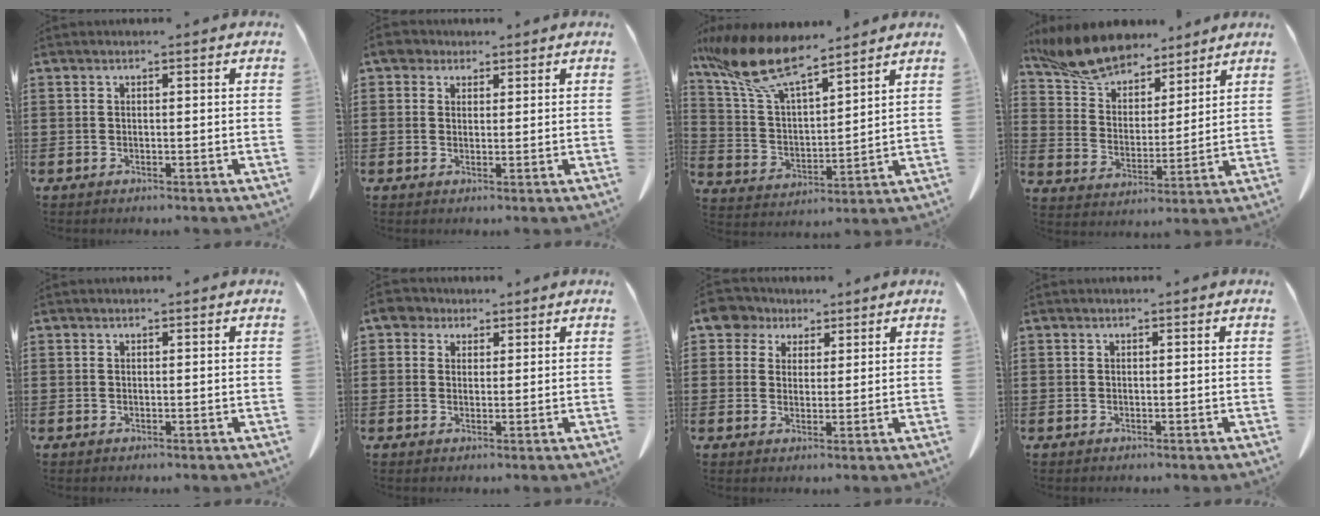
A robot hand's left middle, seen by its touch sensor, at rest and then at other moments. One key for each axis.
{"total": 3.1, "fx": 2.3, "fy": 1.8, "fz": 1.0, "tx": -0.031, "ty": 0.009, "tz": 0.044}
{"total": 12.6, "fx": 9.7, "fy": 3.2, "fz": 7.5, "tx": -0.189, "ty": -0.038, "tz": 0.170}
{"total": 9.3, "fx": 8.6, "fy": 2.9, "fz": 2.2, "tx": -0.086, "ty": -0.041, "tz": 0.164}
{"total": 0.0}
{"total": 3.4, "fx": 2.4, "fy": 2.1, "fz": 1.0, "tx": -0.033, "ty": 0.010, "tz": 0.046}
{"total": 5.2, "fx": 3.6, "fy": 3.6, "fz": 1.3, "tx": -0.044, "ty": 0.002, "tz": 0.064}
{"total": 0.0}